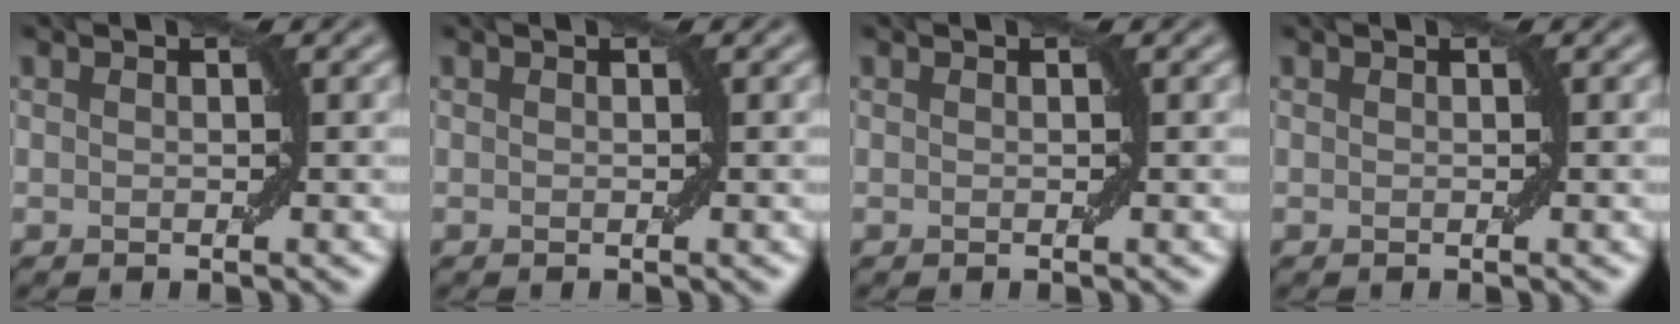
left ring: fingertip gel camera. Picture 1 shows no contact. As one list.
[{"total": 0.0}, {"total": 0.0}, {"total": 0.0}]